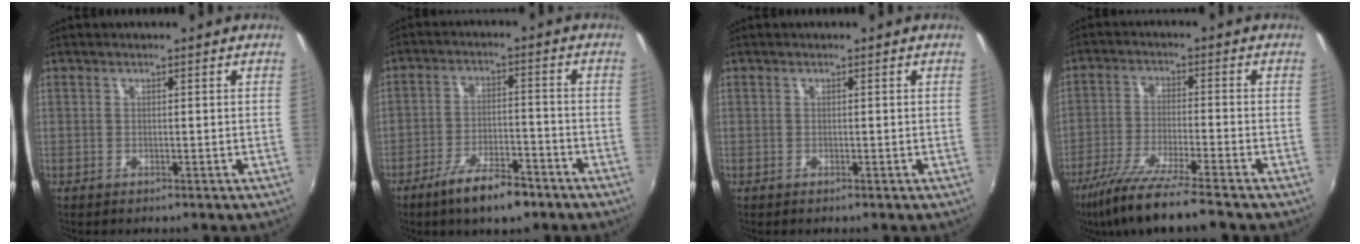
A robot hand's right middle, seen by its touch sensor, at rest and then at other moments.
{"total": 9.6, "force": [-6.8, 2.8, 6.1], "torque": [-0.126, -0.004, -0.111]}
{"total": 0.0}
{"total": 13.0, "force": [-10.6, -0.1, 7.5], "torque": [-0.162, -0.031, -0.189]}